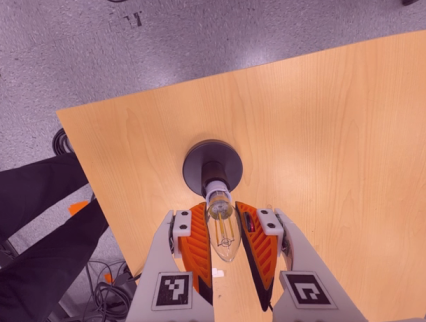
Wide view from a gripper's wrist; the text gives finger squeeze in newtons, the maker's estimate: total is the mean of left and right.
{"total": 12.2, "left": 11.6, "right": 12.8}